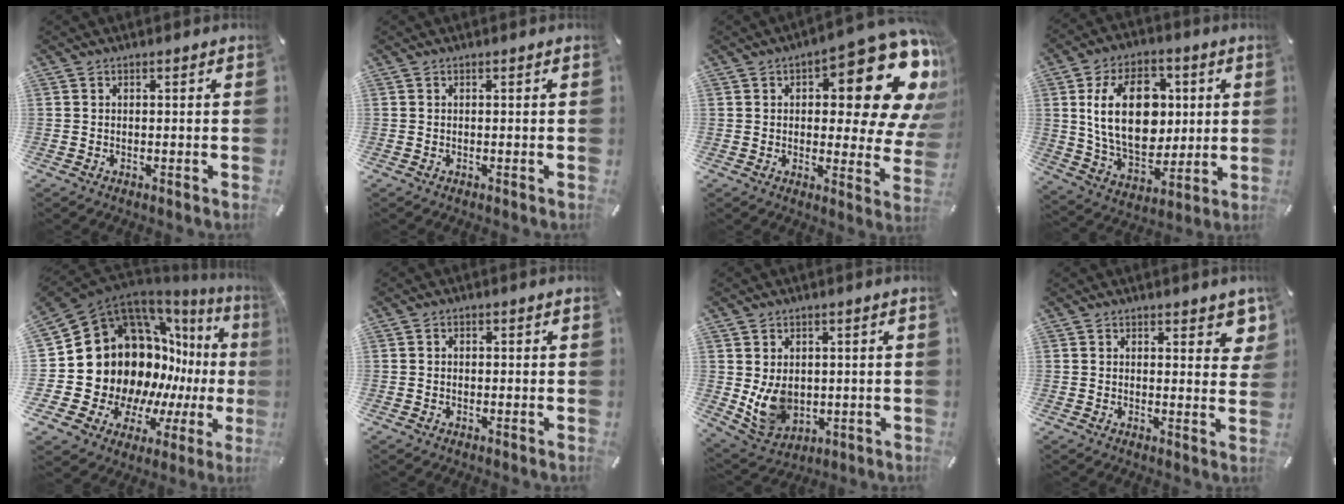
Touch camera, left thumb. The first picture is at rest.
{"total": 0.0}
{"total": 19.8, "force": [9.4, 7.4, 15.8], "torque": [-0.185, -0.083, 0.144]}
{"total": 20.0, "force": [3.2, 13.7, 14.1], "torque": [-0.261, 0.003, 0.053]}
{"total": 24.7, "force": [2.0, 19.5, 15.1], "torque": [-0.260, -0.086, 0.097]}
{"total": 1.1, "force": [-0.2, 1.0, 0.5], "torque": [-0.010, 0.006, -0.006]}
{"total": 9.2, "force": [0.4, 7.6, 5.1], "torque": [-0.103, -0.010, 0.007]}
{"total": 4.9, "force": [3.1, 2.5, 2.9], "torque": [-0.023, -0.019, 0.048]}